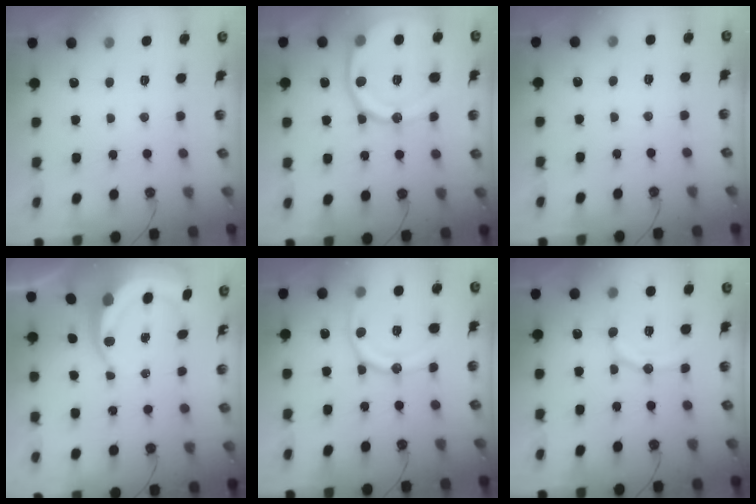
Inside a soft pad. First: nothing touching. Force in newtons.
{"total": 20.1, "press": 20.0, "slide": 2.2}
{"total": 5.5, "press": 5.5, "slide": 0.6}
{"total": 7.7, "press": 7.6, "slide": 1.1}
{"total": 16.3, "press": 16.2, "slide": 1.8}
{"total": 13.3, "press": 13.1, "slide": 2.5}